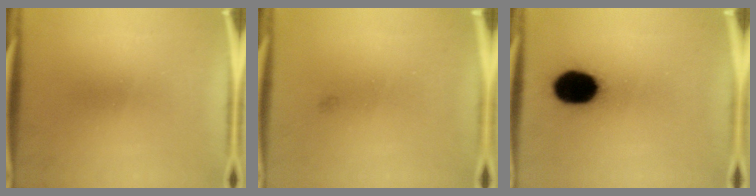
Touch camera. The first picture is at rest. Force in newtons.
{"total": 0.6}
{"total": 16.2}